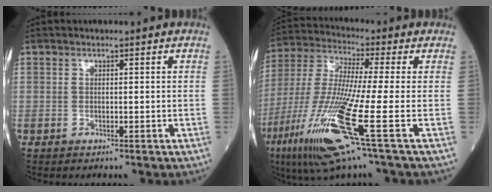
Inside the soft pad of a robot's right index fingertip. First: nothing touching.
{"total": 17.9, "force": [-7.1, -0.2, 16.5], "torque": [-0.369, -0.042, -0.144]}